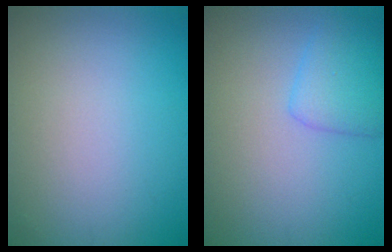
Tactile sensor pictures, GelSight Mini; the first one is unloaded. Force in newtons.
{"total": 2.7, "press": 2.7, "slide": 0.1}